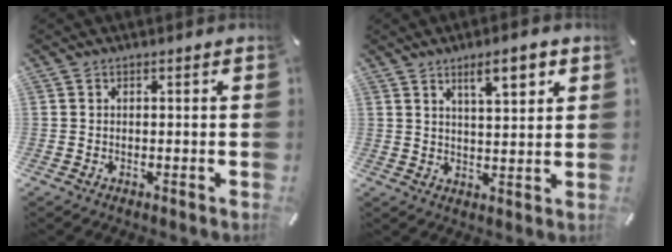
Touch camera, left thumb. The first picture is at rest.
{"total": 8.1, "force": [4.9, 2.4, 5.9], "torque": [-0.086, -0.020, 0.078]}